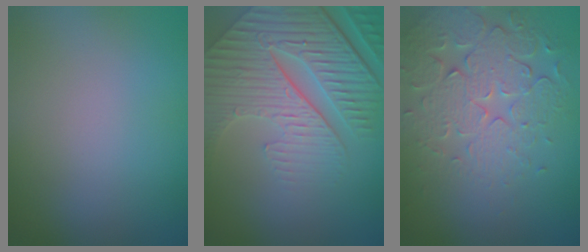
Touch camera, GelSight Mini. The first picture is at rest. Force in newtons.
{"total": 9.0, "press": 6.3, "slide": 6.5}
{"total": 6.2, "press": 4.9, "slide": 3.9}